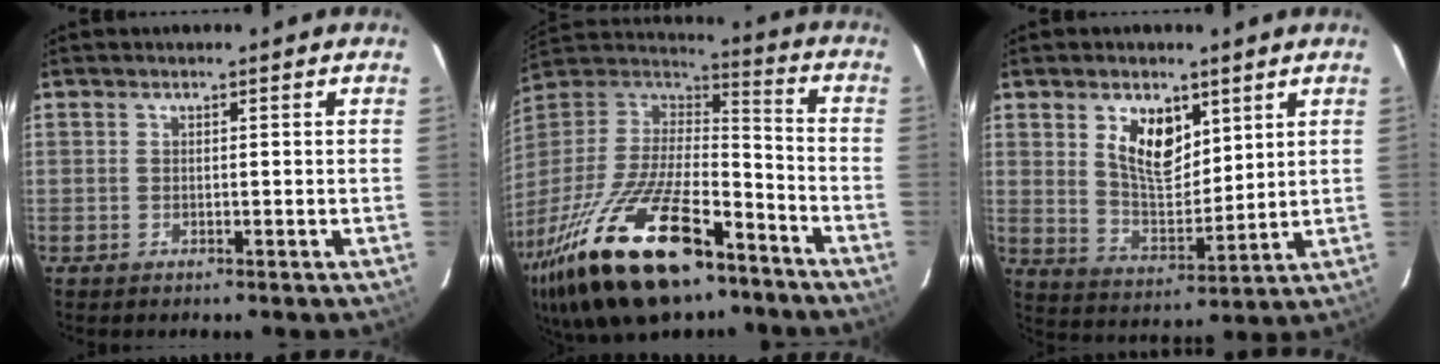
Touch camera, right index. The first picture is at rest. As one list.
[{"total": 32.4, "force": [-20.1, 13.0, 21.8], "torque": [-0.440, -0.042, -0.328]}, {"total": 9.7, "force": [4.5, 5.2, 6.8], "torque": [-0.118, 0.005, 0.093]}]